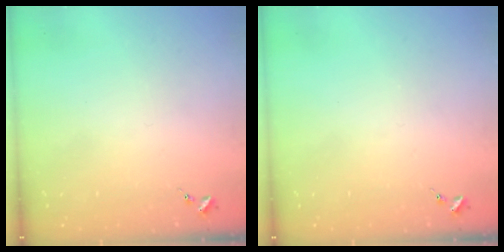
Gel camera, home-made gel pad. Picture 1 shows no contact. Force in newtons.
{"total": 0.0}